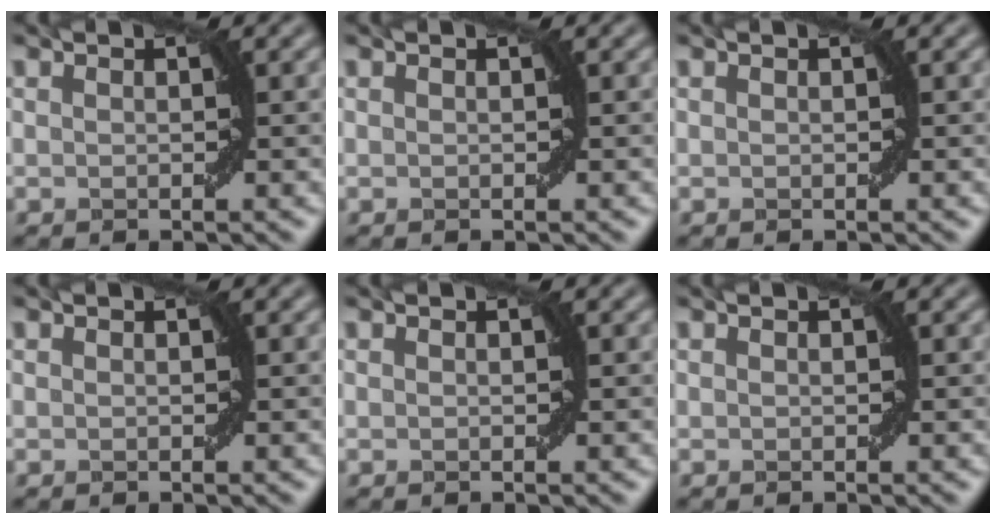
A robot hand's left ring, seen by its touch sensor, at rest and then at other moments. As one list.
[{"total": 0.0}, {"total": 0.0}, {"total": 0.0}, {"total": 0.0}, {"total": 0.0}]